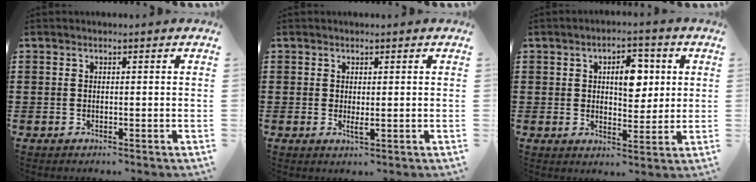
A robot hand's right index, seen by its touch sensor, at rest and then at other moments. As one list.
[{"total": 1.3, "force": [0.1, 0.3, 1.3], "torque": [-0.024, -0.002, 0.003]}, {"total": 6.3, "force": [1.6, 3.5, 4.9], "torque": [-0.075, 0.002, 0.018]}]